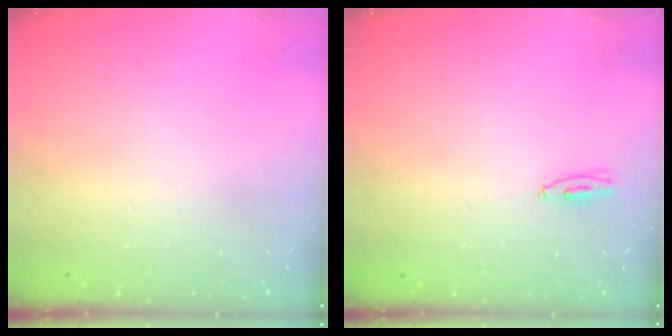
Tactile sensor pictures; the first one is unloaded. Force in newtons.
{"total": 3.5, "press": 3.1, "slide": 1.4}